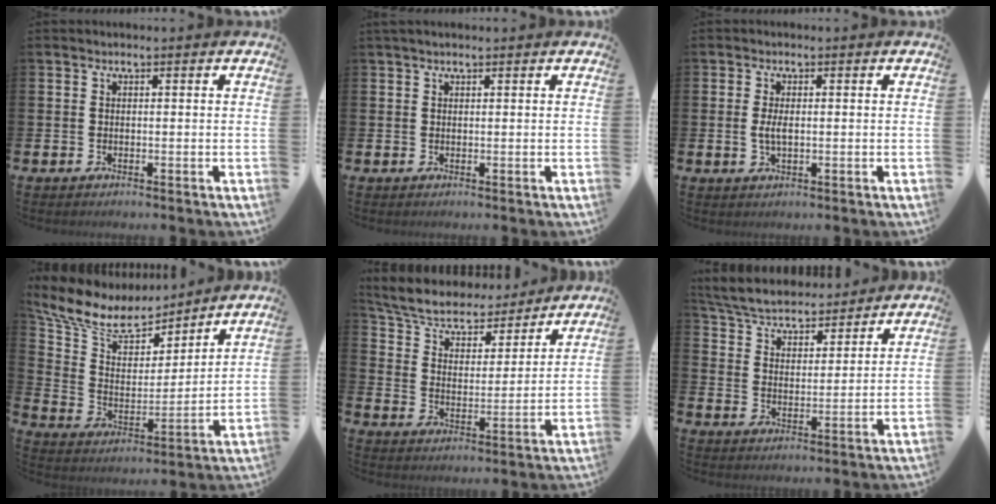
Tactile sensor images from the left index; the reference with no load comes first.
{"total": 1.1, "force": [1.0, 0.2, 0.4], "torque": [-0.005, 0.001, 0.017]}
{"total": 2.3, "force": [0.1, 0.9, 2.1], "torque": [-0.038, 0.002, 0.001]}
{"total": 10.2, "force": [9.0, 3.9, 2.5], "torque": [-0.104, -0.054, 0.162]}
{"total": 7.2, "force": [6.6, 2.3, 1.7], "torque": [-0.071, -0.046, 0.113]}
{"total": 5.8, "force": [5.6, 1.2, 0.9], "torque": [-0.048, -0.041, 0.096]}